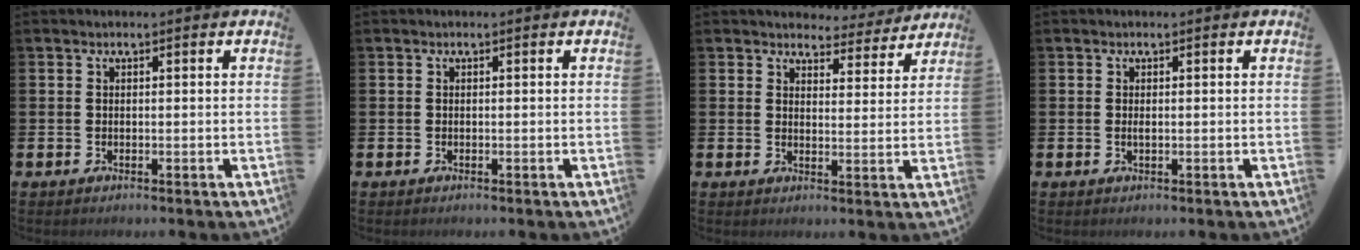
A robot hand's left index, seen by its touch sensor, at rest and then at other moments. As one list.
[{"total": 0.0}, {"total": 4.1, "force": [3.9, 1.4, 0.0], "torque": [0.002, -0.033, 0.063]}, {"total": 0.6, "force": [0.1, 0.1, 0.5], "torque": [-0.009, -0.001, 0.001]}]